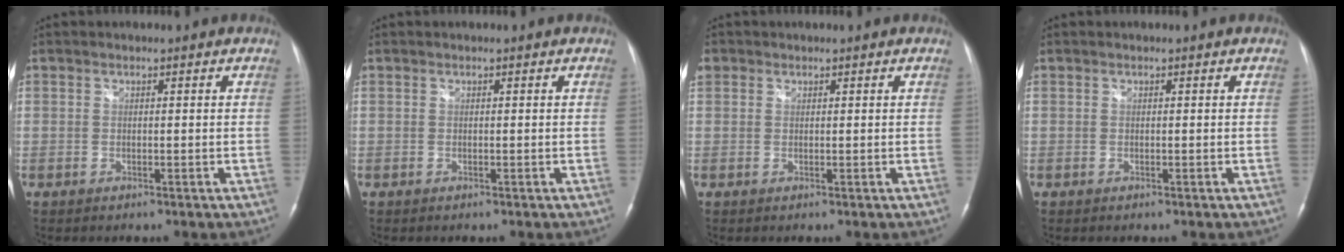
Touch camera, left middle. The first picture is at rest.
{"total": 0.0}
{"total": 1.8, "force": [0.9, 1.5, 0.4], "torque": [-0.006, 0.013, 0.016]}
{"total": 0.0}